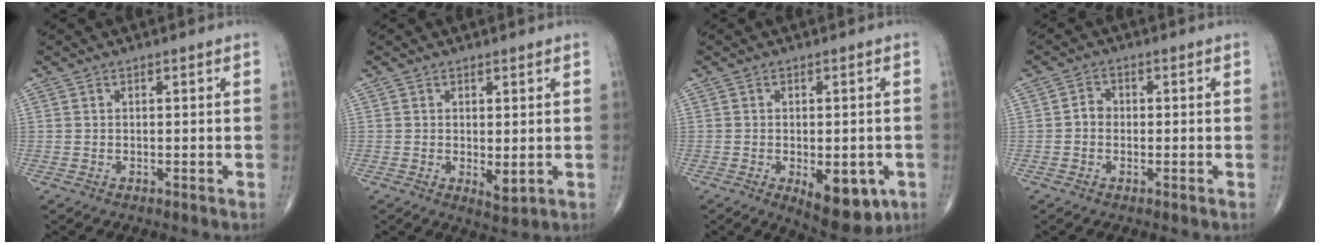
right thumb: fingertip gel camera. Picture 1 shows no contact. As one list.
[{"total": 2.7, "force": [0.0, 1.0, 2.5], "torque": [-0.035, -0.010, 0.003]}, {"total": 10.0, "force": [-3.4, 4.8, 8.1], "torque": [-0.088, -0.006, -0.036]}, {"total": 2.2, "force": [-0.4, 1.8, 1.1], "torque": [-0.007, 0.009, -0.014]}]